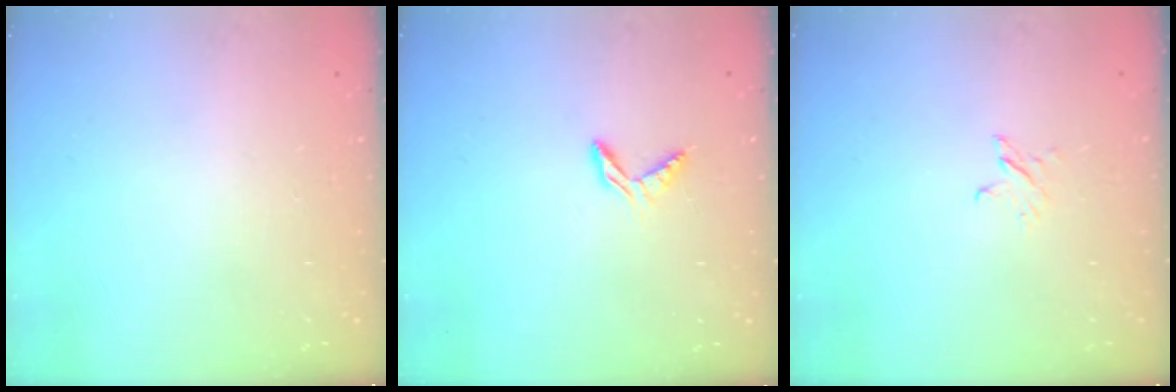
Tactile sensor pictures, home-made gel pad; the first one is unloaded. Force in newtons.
{"total": 4.5, "press": 4.5, "slide": 0.3}
{"total": 2.3, "press": 2.3, "slide": 0.3}